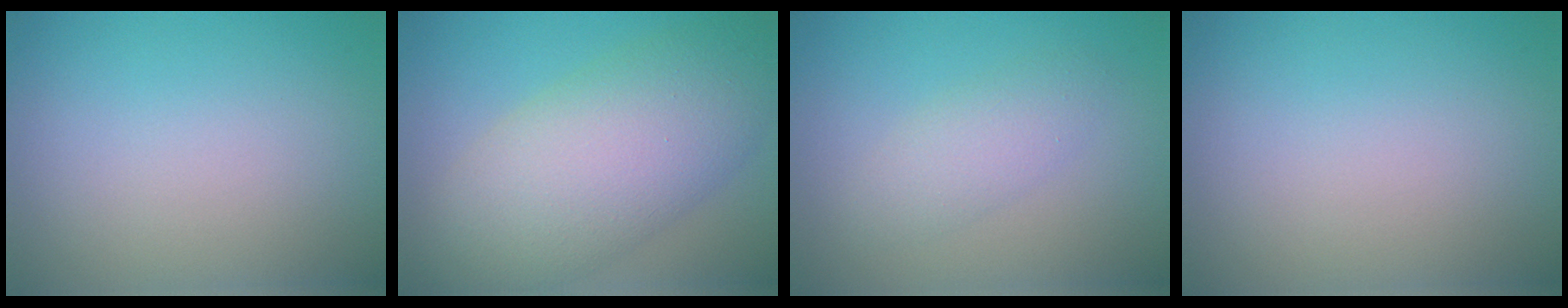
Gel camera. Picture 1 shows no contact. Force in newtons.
{"total": 9.6, "press": 9.5, "slide": 0.3}
{"total": 2.4, "press": 2.4, "slide": 0.0}
{"total": 0.0}